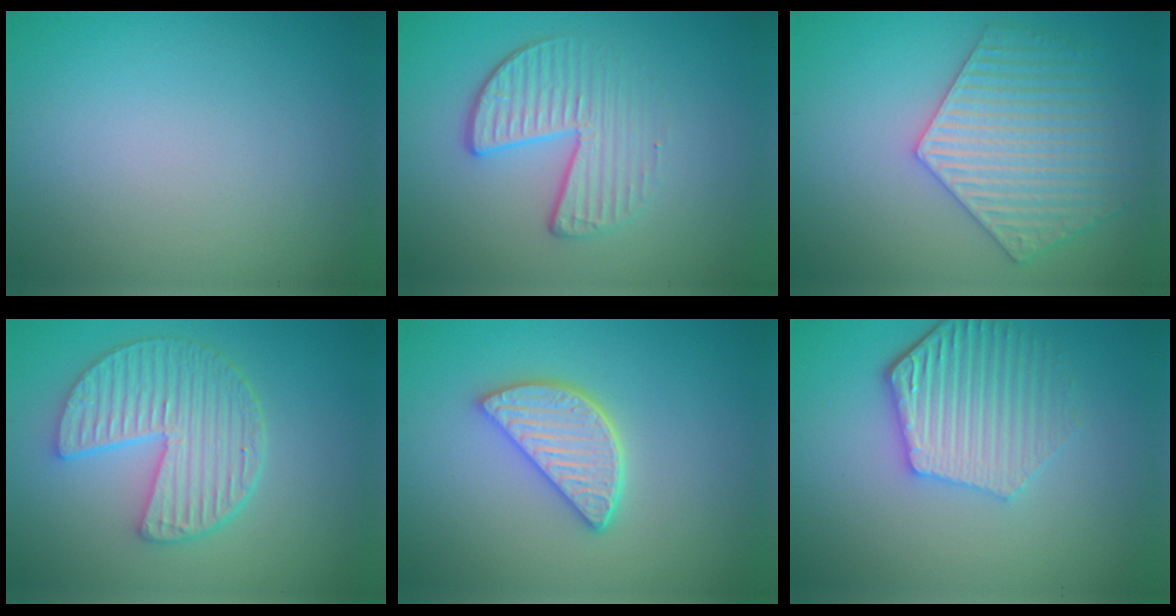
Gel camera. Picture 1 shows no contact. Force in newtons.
{"total": 3.9, "press": 3.0, "slide": 2.6}
{"total": 5.6, "press": 5.0, "slide": 2.6}
{"total": 5.7, "press": 4.7, "slide": 3.3}
{"total": 4.2, "press": 3.3, "slide": 2.5}
{"total": 5.1, "press": 4.2, "slide": 2.9}